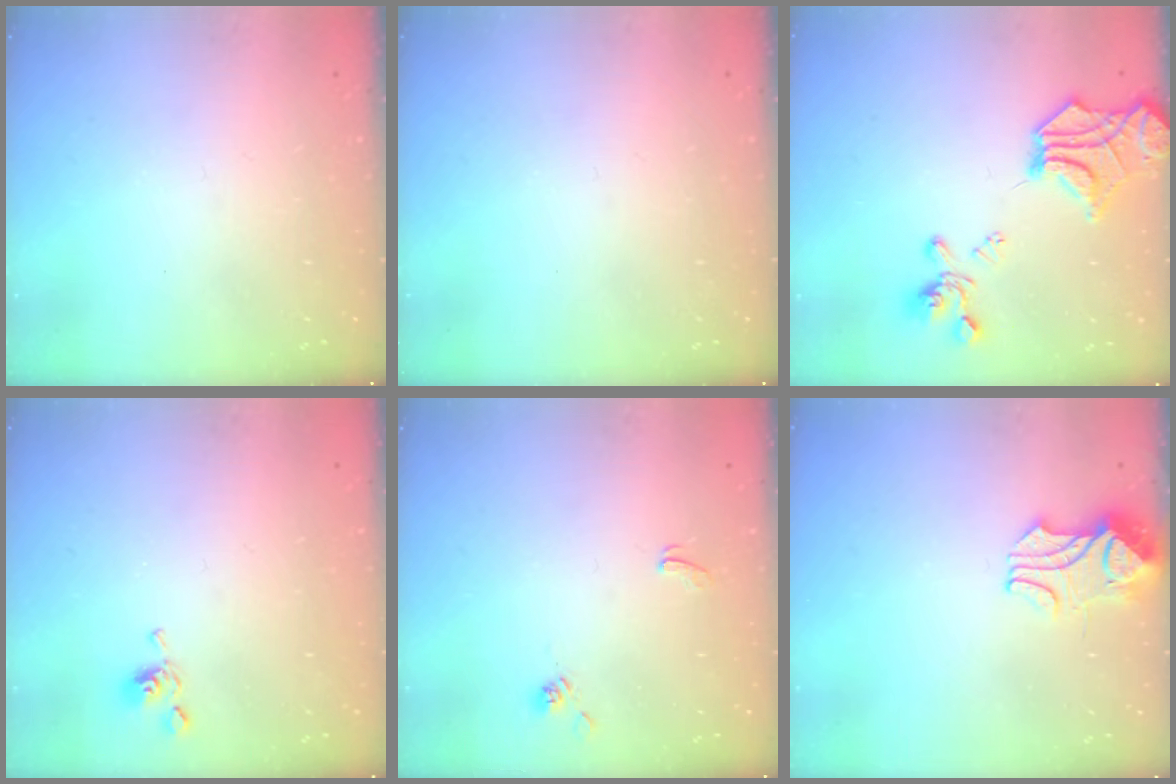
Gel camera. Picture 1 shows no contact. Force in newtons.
{"total": 0.0}
{"total": 10.8, "press": 10.0, "slide": 3.9}
{"total": 5.7, "press": 5.7, "slide": 0.0}
{"total": 1.4, "press": 1.4, "slide": 0.4}
{"total": 2.3, "press": 2.1, "slide": 0.8}